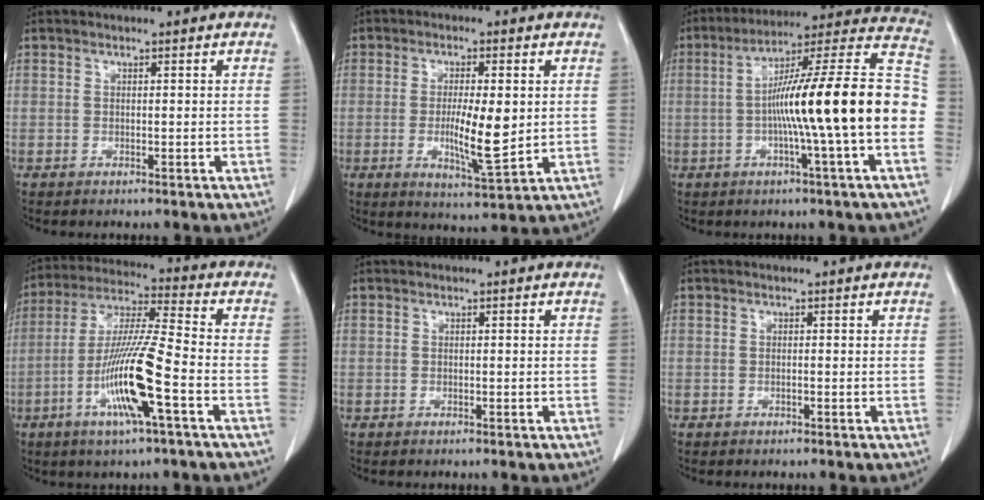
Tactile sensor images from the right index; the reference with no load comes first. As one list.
[{"total": 8.3, "force": [-0.1, 1.5, 8.2], "torque": [-0.139, -0.014, 0.000]}, {"total": 20.6, "force": [-2.5, -0.3, 20.4], "torque": [-0.293, 0.028, -0.051]}, {"total": 13.9, "force": [-4.8, 0.2, 13.1], "torque": [-0.262, -0.011, -0.096]}, {"total": 0.0}, {"total": 0.0}]